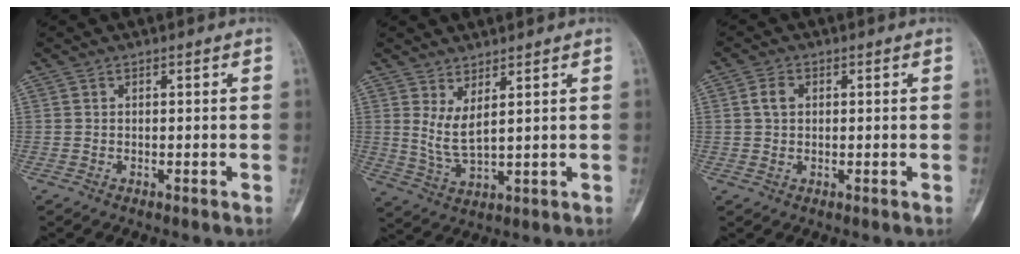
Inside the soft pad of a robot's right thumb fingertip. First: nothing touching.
{"total": 5.3, "force": [2.4, 1.4, 4.5], "torque": [-0.091, -0.033, 0.058]}
{"total": 3.0, "force": [0.6, 2.1, 2.0], "torque": [-0.035, 0.002, 0.012]}